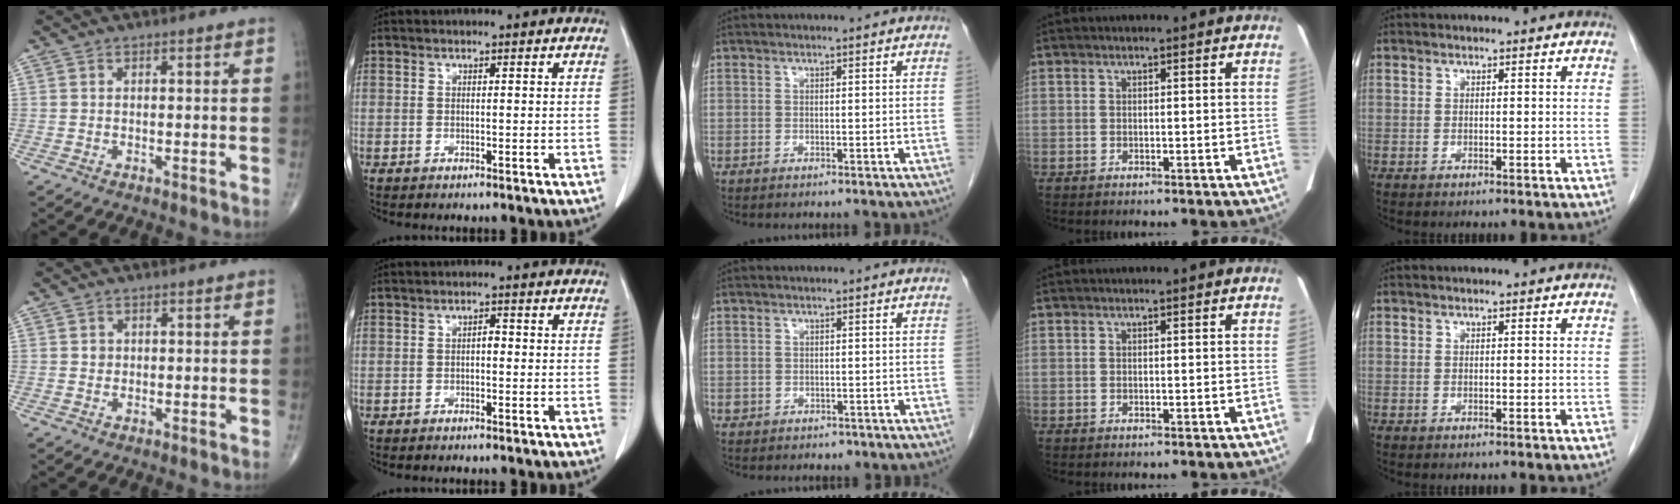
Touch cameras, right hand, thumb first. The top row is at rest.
{"thumb": {"total": 1.2, "force": [0.2, 1.2, 0.4], "torque": [-0.002, 0.002, 0.003]}, "index": {"total": 1.1, "force": [-0.1, 0.5, 0.9], "torque": [-0.012, 0.005, -0.004]}, "middle": {"total": 1.4, "force": [-0.6, 1.2, 0.4], "torque": [-0.006, 0.004, -0.003]}}